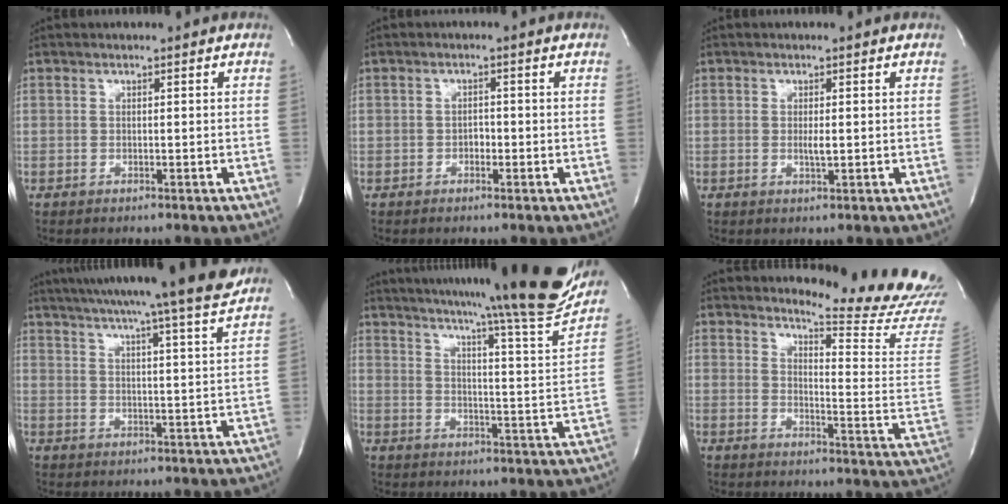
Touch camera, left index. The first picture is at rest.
{"total": 1.3, "force": [-0.6, 0.8, 0.8], "torque": [-0.010, 0.003, -0.012]}
{"total": 1.5, "force": [-0.1, 0.2, 1.5], "torque": [-0.030, -0.004, -0.001]}
{"total": 20.7, "force": [18.3, -1.9, 9.5], "torque": [-0.160, -0.034, 0.247]}
{"total": 26.0, "force": [23.1, -0.5, 11.9], "torque": [-0.187, -0.080, 0.296]}
{"total": 16.3, "force": [16.0, -1.4, 3.2], "torque": [-0.050, -0.161, 0.176]}